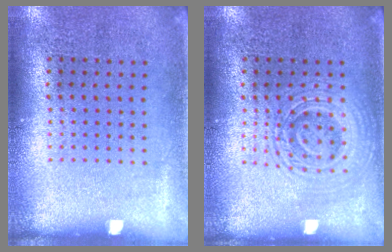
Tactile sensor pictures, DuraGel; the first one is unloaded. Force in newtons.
{"total": 1.8, "press": 1.8, "slide": 0.4}